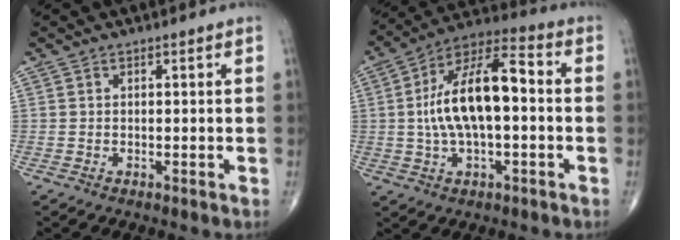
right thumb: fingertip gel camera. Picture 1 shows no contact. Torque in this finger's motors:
{"motor_torque": [1.93, 2.87, 1.00, -0.76, 0.58]}